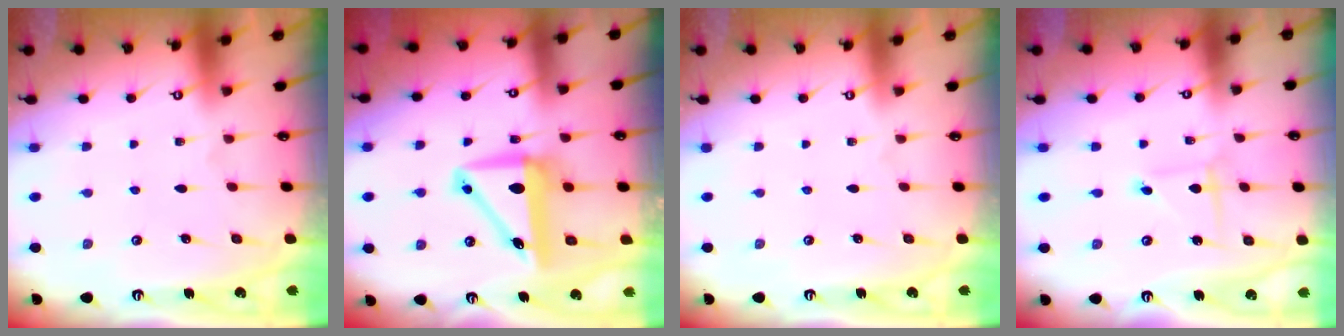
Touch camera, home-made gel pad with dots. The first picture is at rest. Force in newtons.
{"total": 10.1, "press": 9.9, "slide": 1.9}
{"total": 0.0}
{"total": 1.8, "press": 1.8, "slide": 0.2}